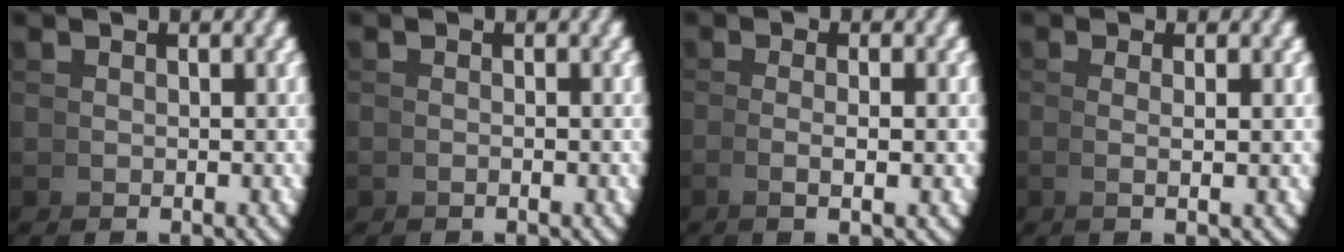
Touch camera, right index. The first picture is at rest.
{"total": 0.8, "force": [-0.5, -0.6, 0.1], "torque": [-0.001, 0.006, -0.011]}
{"total": 2.6, "force": [-0.3, -0.6, 2.5], "torque": [-0.041, 0.003, -0.005]}
{"total": 2.1, "force": [0.3, -0.9, 1.8], "torque": [-0.033, 0.001, 0.007]}